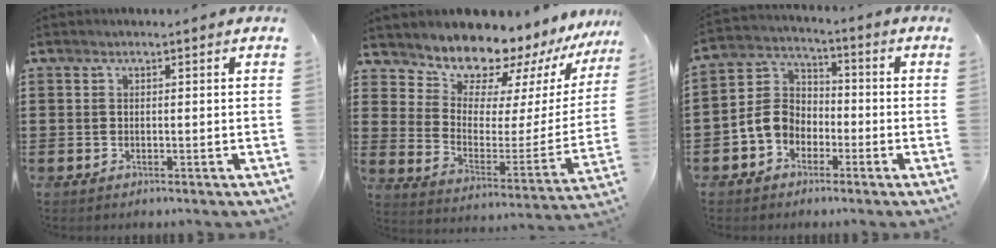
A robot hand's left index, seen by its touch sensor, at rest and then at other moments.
{"total": 10.0, "force": [9.5, 2.9, 1.0], "torque": [-0.056, -0.093, 0.165]}
{"total": 6.4, "force": [-2.2, 5.3, 2.8], "torque": [-0.089, 0.006, -0.051]}